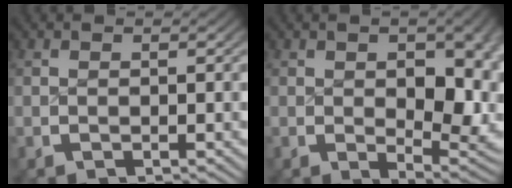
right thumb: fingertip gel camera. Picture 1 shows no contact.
{"total": 6.5, "force": [0.1, 3.3, 5.6], "torque": [-0.083, -0.036, 0.018]}